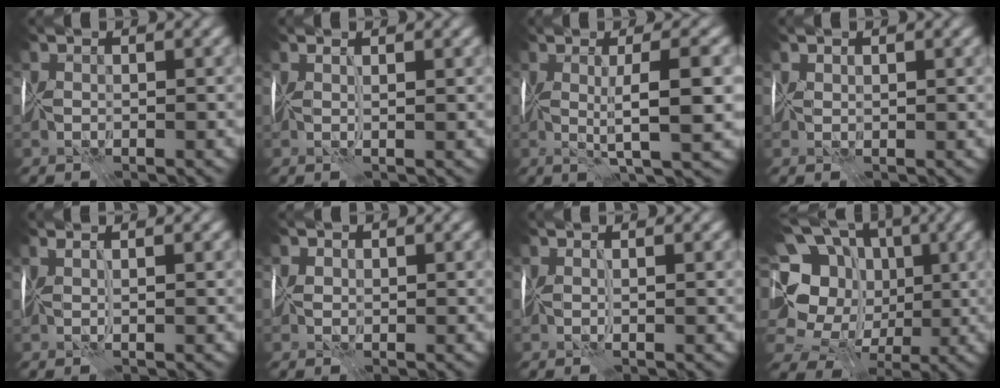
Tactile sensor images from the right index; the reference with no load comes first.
{"total": 1.5, "force": [0.8, -1.2, -0.5], "torque": [0.013, 0.001, 0.018]}
{"total": 4.9, "force": [0.2, -0.5, 4.9], "torque": [-0.070, 0.000, 0.007]}
{"total": 1.1, "force": [1.0, -0.2, -0.5], "torque": [0.010, 0.004, 0.020]}
{"total": 1.7, "force": [1.0, -1.3, -0.3], "torque": [0.007, 0.003, 0.024]}
{"total": 0.8, "force": [0.7, 0.4, -0.2], "torque": [0.009, 0.004, 0.013]}
{"total": 1.4, "force": [0.6, -1.1, -0.6], "torque": [0.014, 0.000, 0.014]}
{"total": 13.3, "force": [1.7, 11.0, 7.3], "torque": [-0.129, 0.020, 0.017]}